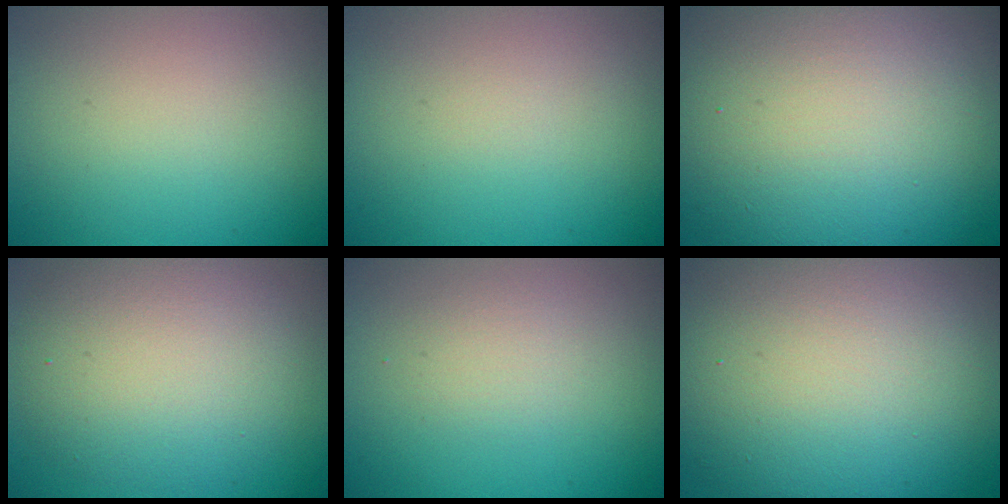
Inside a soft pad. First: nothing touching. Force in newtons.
{"total": 0.0}
{"total": 16.3, "press": 16.3, "slide": 1.1}
{"total": 6.8, "press": 6.7, "slide": 0.5}
{"total": 1.3, "press": 1.3, "slide": 0.1}
{"total": 14.3, "press": 14.3, "slide": 0.9}